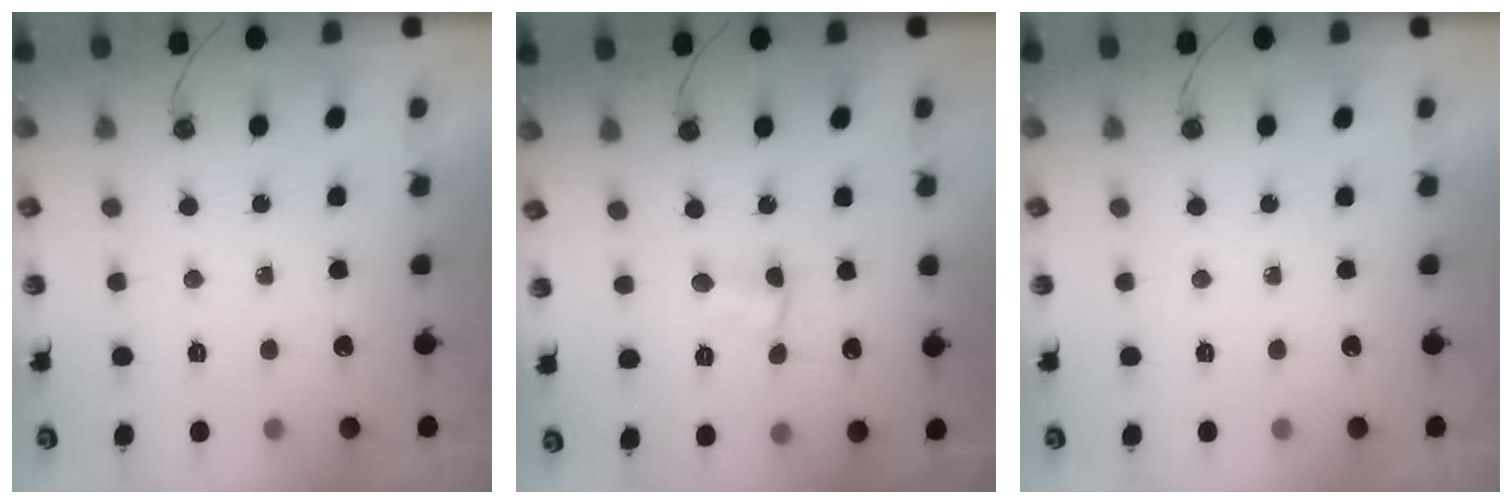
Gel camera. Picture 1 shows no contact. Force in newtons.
{"total": 1.2, "press": 1.1, "slide": 0.4}
{"total": 0.0}